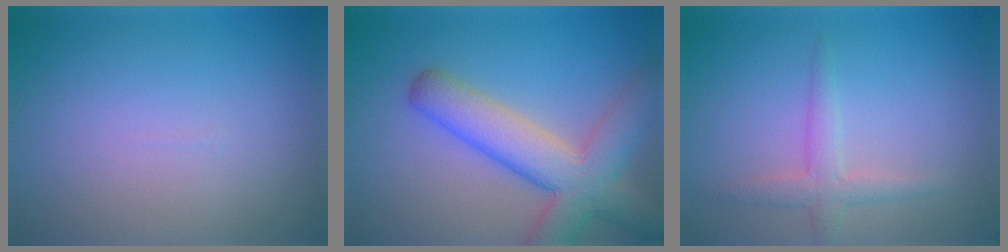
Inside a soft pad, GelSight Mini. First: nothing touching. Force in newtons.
{"total": 7.9, "press": 7.9, "slide": 0.5}
{"total": 2.4, "press": 2.4, "slide": 0.0}